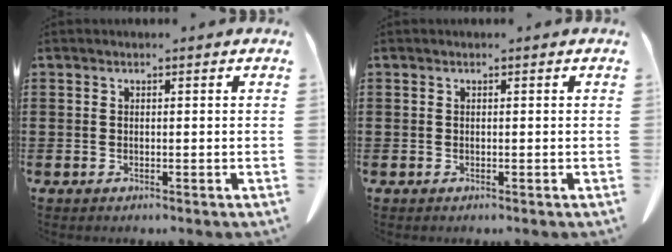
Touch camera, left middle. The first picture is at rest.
{"total": 0.0}